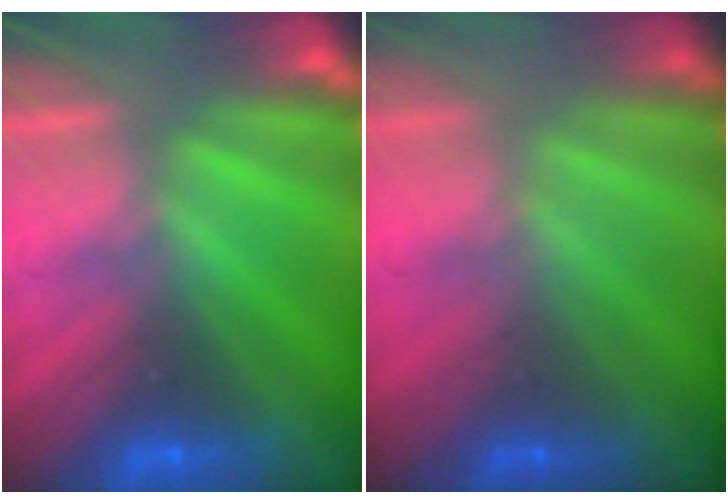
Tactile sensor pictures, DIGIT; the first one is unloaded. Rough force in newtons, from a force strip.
{"total": 1.7}